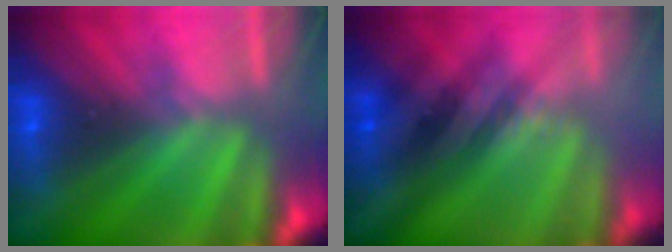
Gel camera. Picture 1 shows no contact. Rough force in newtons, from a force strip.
{"total": 2.5}